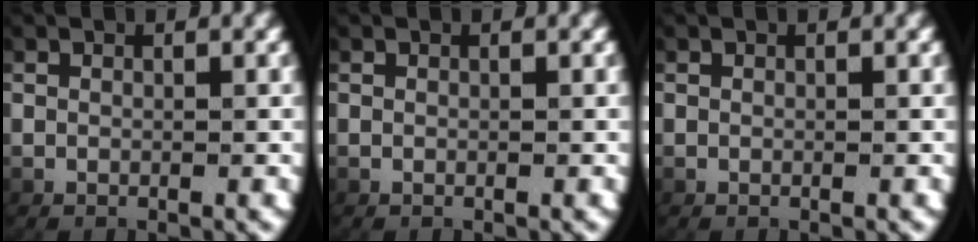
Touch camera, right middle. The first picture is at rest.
{"total": 0.0}
{"total": 0.0}